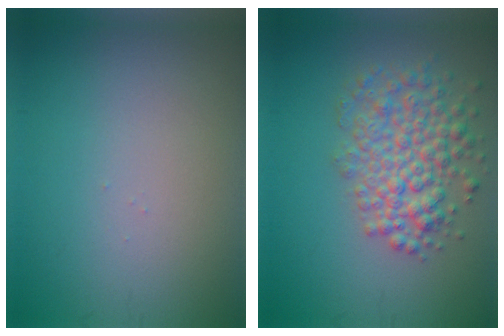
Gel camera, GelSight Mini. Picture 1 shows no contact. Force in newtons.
{"total": 5.2, "press": 5.2, "slide": 0.2}